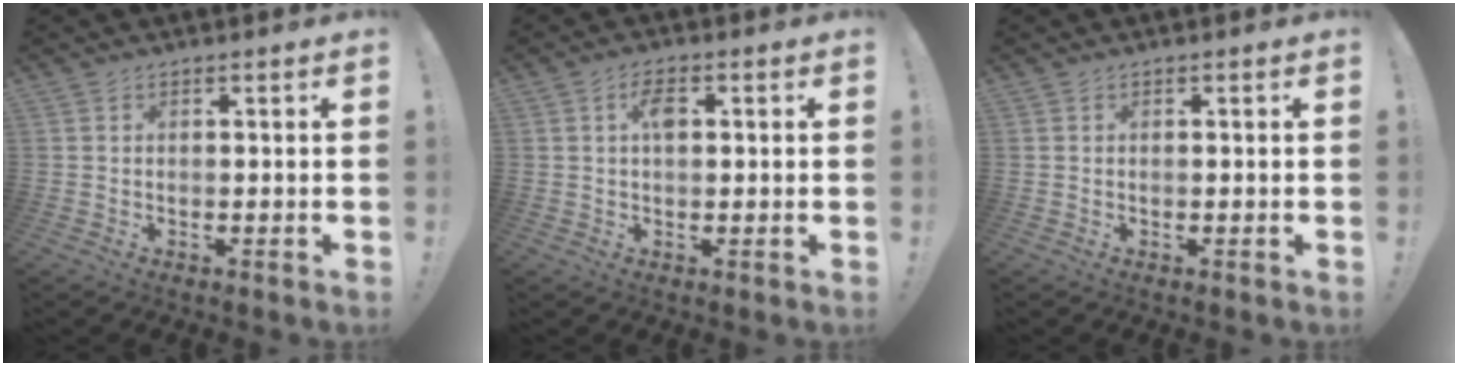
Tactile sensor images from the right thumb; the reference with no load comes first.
{"total": 4.5, "force": [0.9, 2.6, 3.6], "torque": [-0.062, 0.007, 0.012]}
{"total": 0.0}